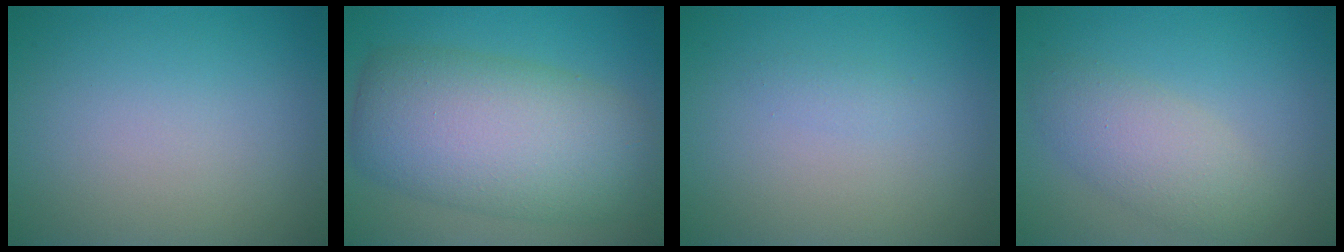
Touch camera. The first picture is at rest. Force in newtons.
{"total": 10.6, "press": 10.6, "slide": 0.3}
{"total": 0.6, "press": 0.6, "slide": 0.0}
{"total": 3.5, "press": 3.5, "slide": 0.0}